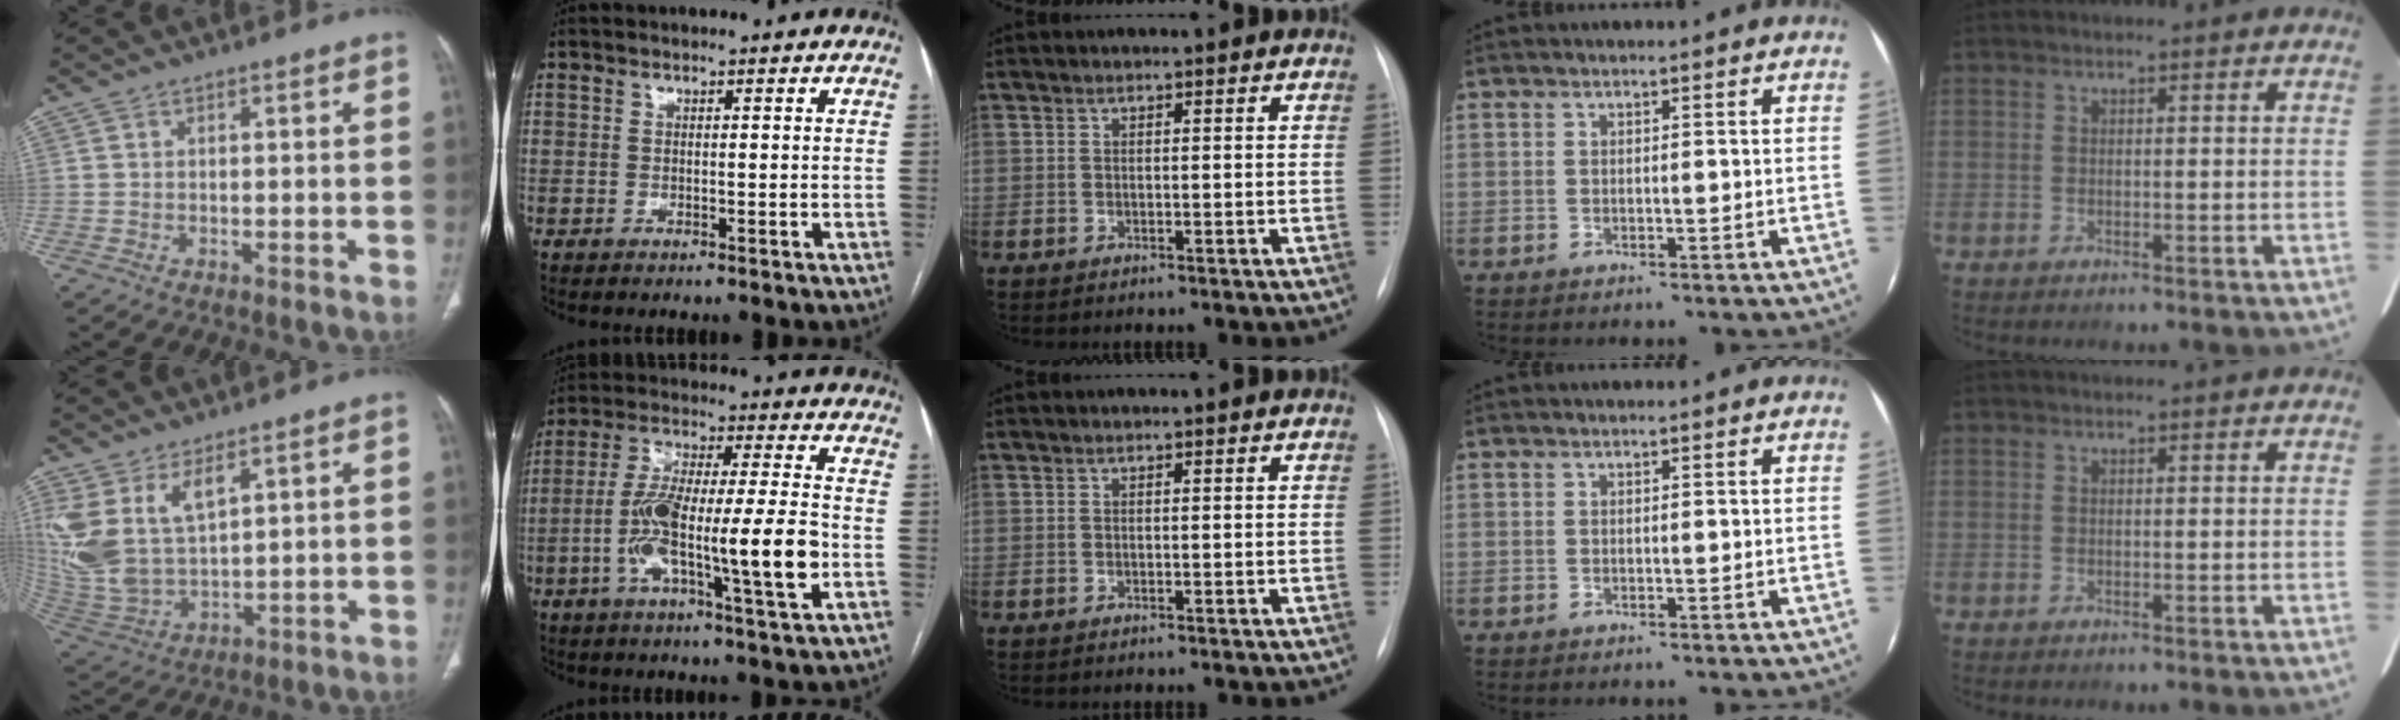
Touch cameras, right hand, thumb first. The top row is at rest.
{"thumb": {"total": 14.0, "force": [6.7, 7.0, 10.1], "torque": [-0.210, -0.030, 0.157]}, "index": {"total": 16.2, "force": [-3.9, 1.3, 15.7], "torque": [-0.285, 0.005, -0.070]}}